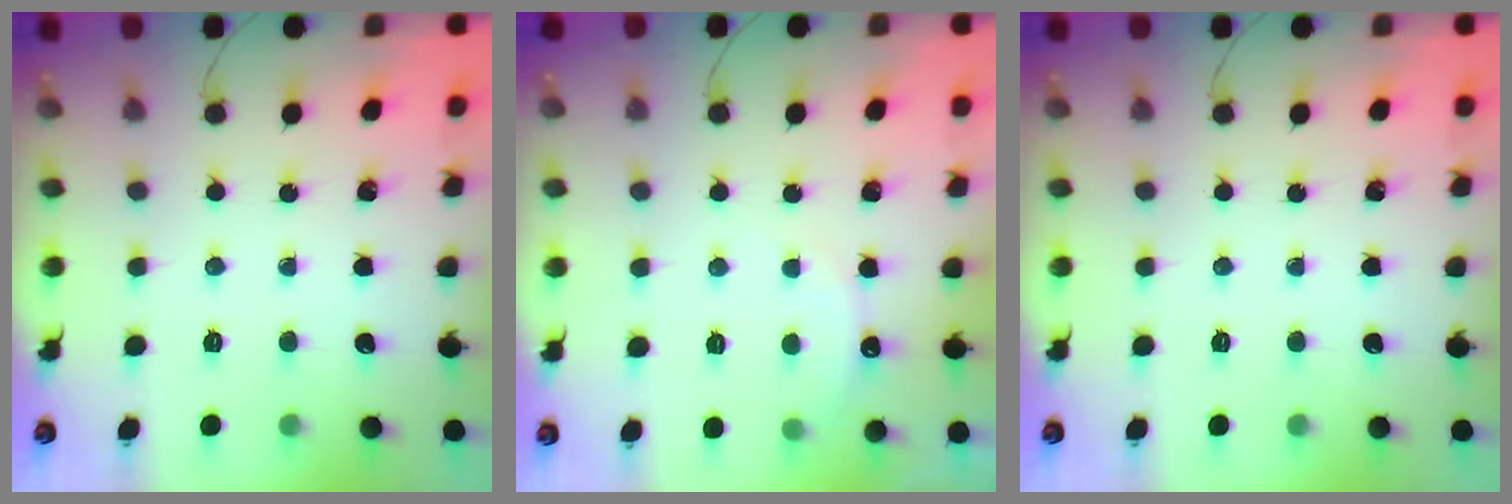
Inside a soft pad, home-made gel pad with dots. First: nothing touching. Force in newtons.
{"total": 5.9, "press": 5.8, "slide": 1.0}
{"total": 0.0}